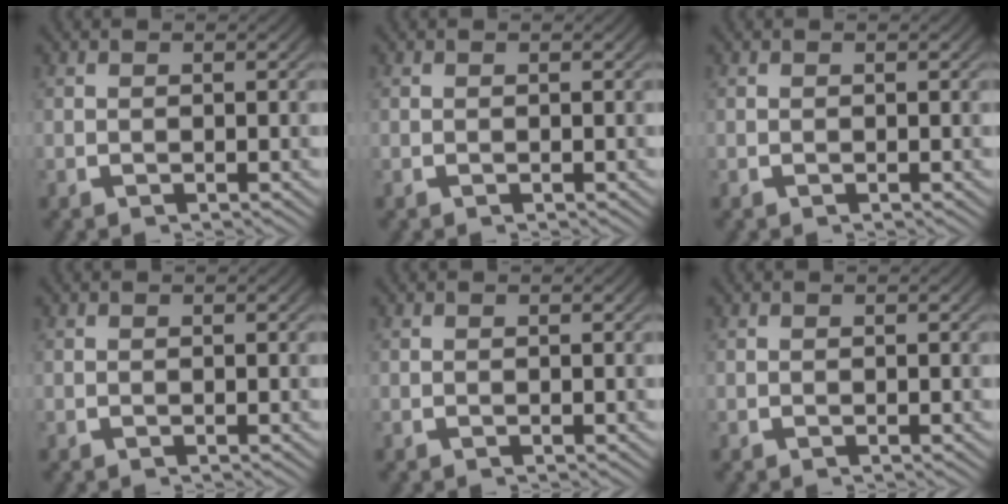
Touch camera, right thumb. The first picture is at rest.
{"total": 0.0}
{"total": 0.0}
{"total": 0.0}
{"total": 0.0}
{"total": 0.0}